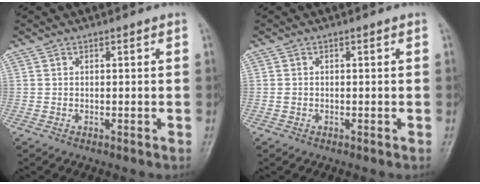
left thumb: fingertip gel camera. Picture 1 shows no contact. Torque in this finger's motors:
{"motor_torque": [-0.08, 0.05, -0.11, 0.00, 0.00]}